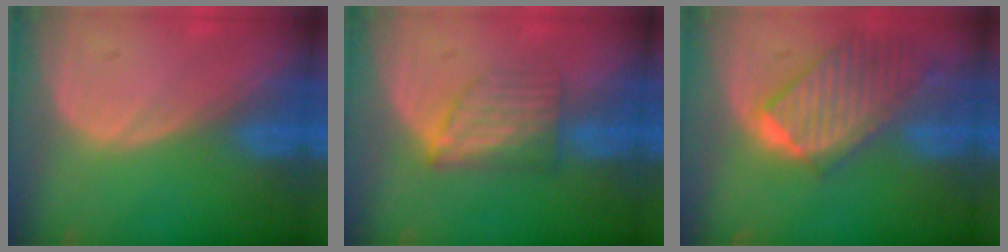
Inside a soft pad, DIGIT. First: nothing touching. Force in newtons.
{"total": 6.1, "press": 5.5, "slide": 2.6}
{"total": 9.8, "press": 8.6, "slide": 4.6}